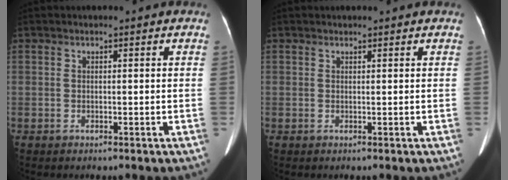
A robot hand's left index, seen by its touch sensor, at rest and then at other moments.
{"total": 1.5, "force": [1.4, 0.2, 0.5], "torque": [-0.007, 0.010, 0.018]}